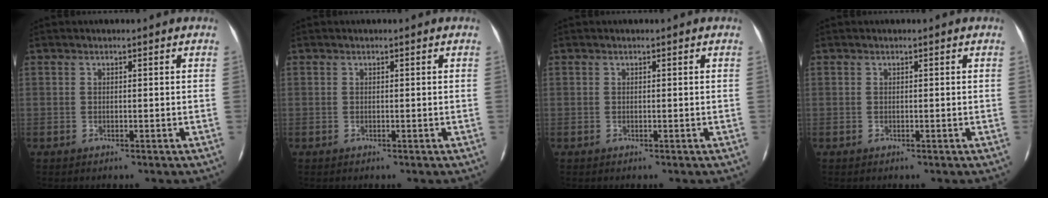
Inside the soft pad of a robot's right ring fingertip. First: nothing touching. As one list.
[{"total": 0.0}, {"total": 0.0}, {"total": 0.0}]